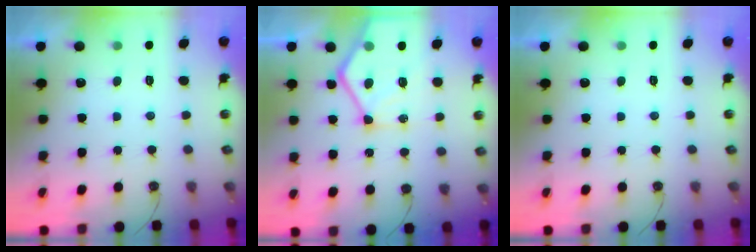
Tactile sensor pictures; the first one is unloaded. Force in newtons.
{"total": 15.7, "press": 15.6, "slide": 1.4}
{"total": 0.0}